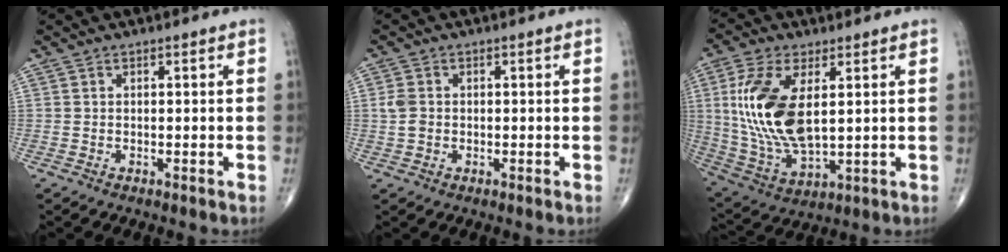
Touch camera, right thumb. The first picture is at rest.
{"total": 2.8, "force": [0.0, 2.3, 1.7], "torque": [-0.034, 0.006, -0.001]}
{"total": 17.2, "force": [3.1, 8.4, 14.7], "torque": [-0.307, -0.016, 0.071]}